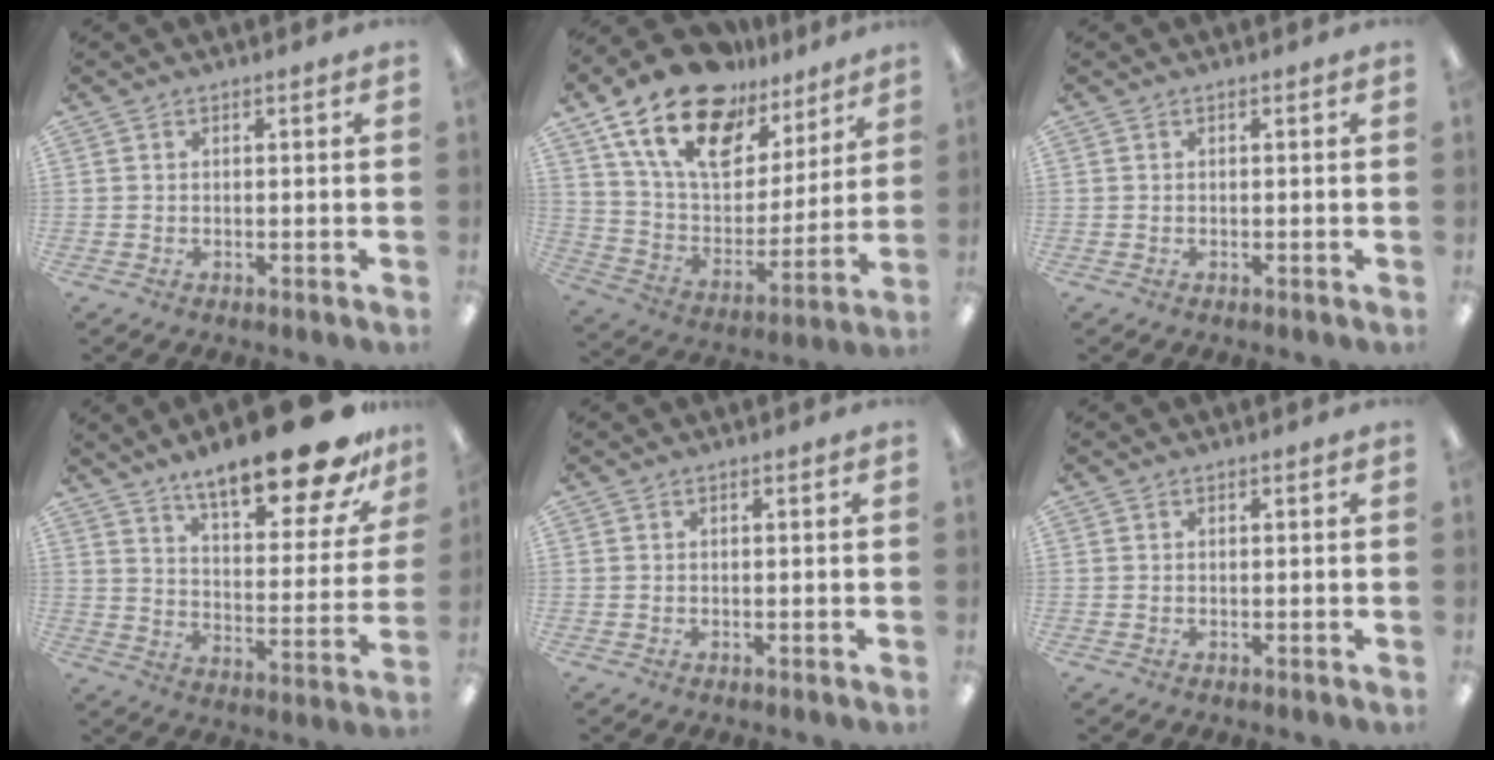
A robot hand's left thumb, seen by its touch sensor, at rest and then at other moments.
{"total": 21.5, "force": [14.3, 11.0, 11.8], "torque": [-0.227, -0.076, 0.256]}
{"total": 0.0}
{"total": 20.8, "force": [15.6, 5.3, 12.7], "torque": [-0.192, -0.109, 0.257]}
{"total": 0.0}
{"total": 0.0}